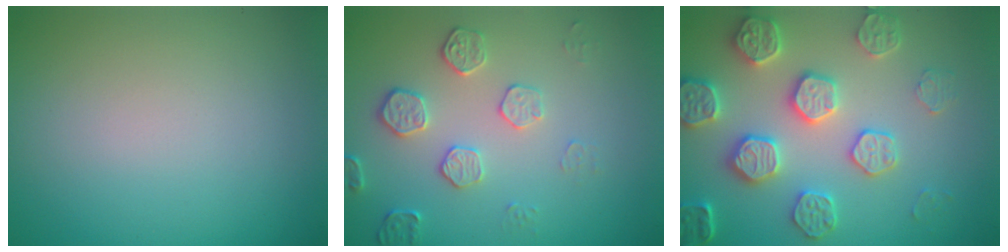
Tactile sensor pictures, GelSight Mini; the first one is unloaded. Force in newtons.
{"total": 2.2, "press": 1.8, "slide": 1.2}
{"total": 5.3, "press": 5.0, "slide": 1.8}